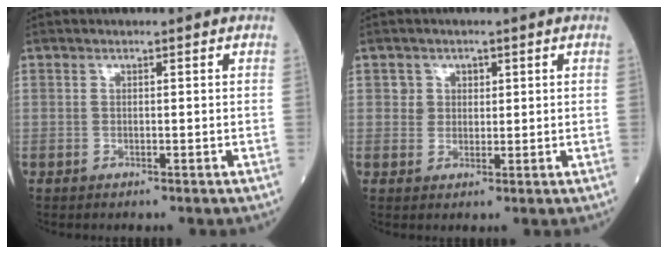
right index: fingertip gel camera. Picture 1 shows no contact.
{"total": 2.3, "force": [0.9, 2.1, 0.2], "torque": [0.007, 0.000, 0.010]}